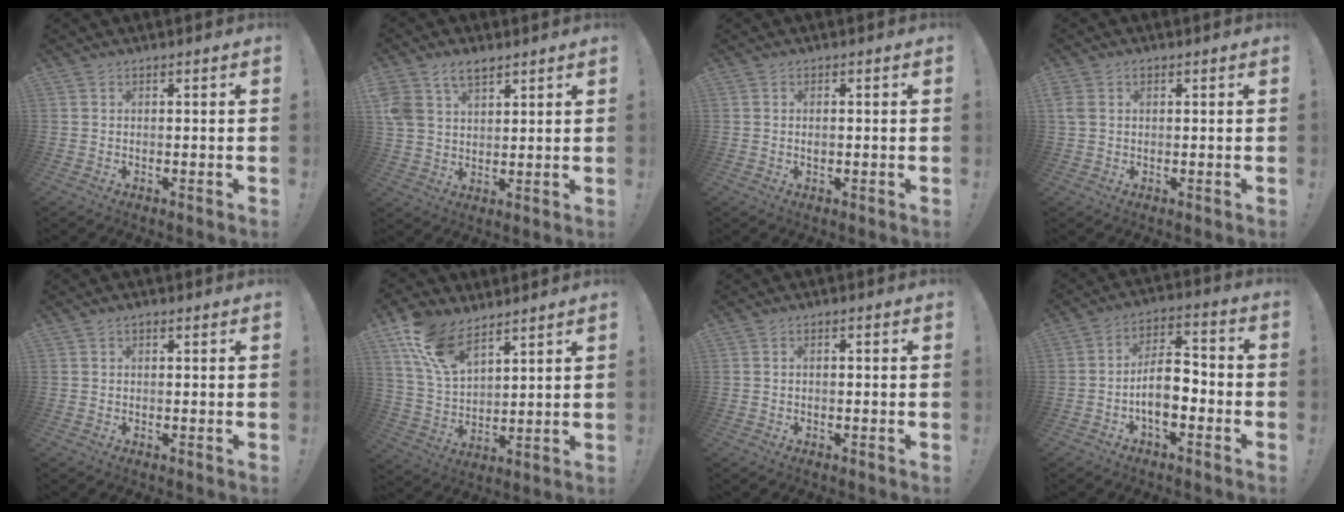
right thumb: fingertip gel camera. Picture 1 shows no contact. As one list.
[{"total": 8.4, "force": [5.4, 5.2, 3.8], "torque": [-0.067, -0.016, 0.107]}, {"total": 0.9, "force": [0.1, 0.5, 0.7], "torque": [-0.007, 0.000, -0.001]}, {"total": 2.8, "force": [0.7, 2.1, 1.8], "torque": [-0.026, 0.003, 0.015]}, {"total": 0.6, "force": [-0.1, 0.5, 0.4], "torque": [-0.009, 0.003, -0.001]}, {"total": 14.0, "force": [9.4, 7.0, 7.6], "torque": [-0.150, -0.043, 0.182]}, {"total": 0.8, "force": [-0.5, 0.3, 0.6], "torque": [-0.009, 0.003, -0.010]}, {"total": 10.0, "force": [-3.3, 5.0, 8.0], "torque": [-0.143, 0.015, -0.060]}]